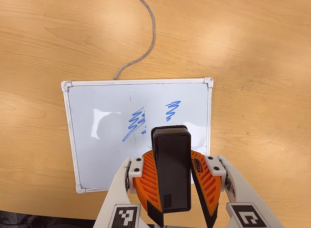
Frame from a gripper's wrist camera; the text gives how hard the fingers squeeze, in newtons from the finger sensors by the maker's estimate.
{"total": 9.1, "left": 9.5, "right": 8.8}